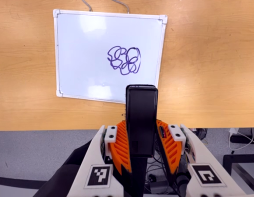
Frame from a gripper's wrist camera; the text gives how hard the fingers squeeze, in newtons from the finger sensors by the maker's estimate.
{"total": 4.7, "left": 3.1, "right": 6.3}